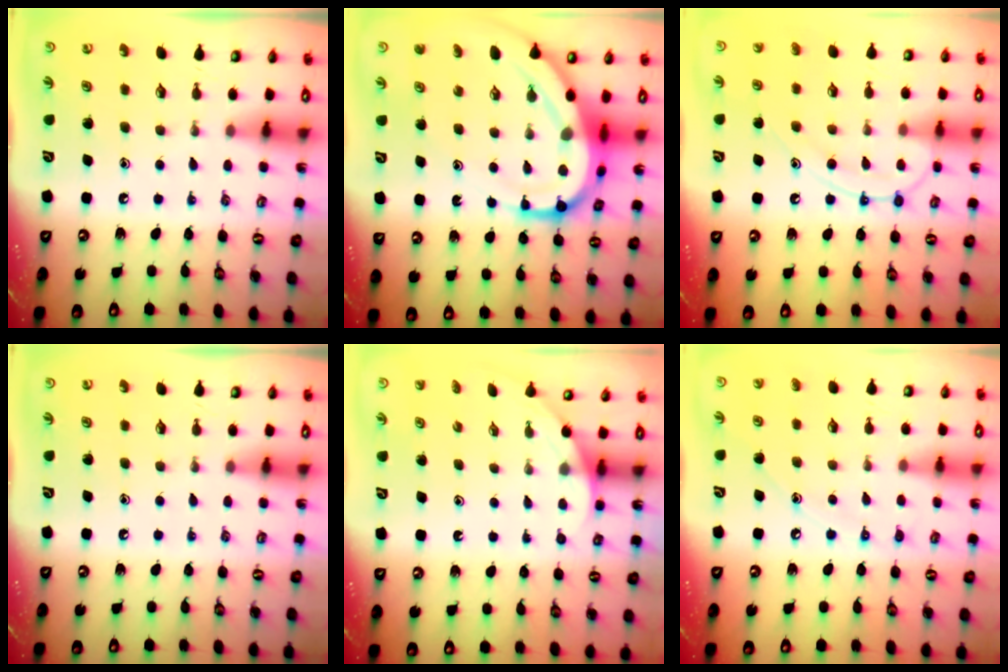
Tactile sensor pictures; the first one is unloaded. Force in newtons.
{"total": 15.8, "press": 15.8, "slide": 1.4}
{"total": 14.0, "press": 14.0, "slide": 1.3}
{"total": 0.0}
{"total": 2.2, "press": 2.2, "slide": 0.0}
{"total": 7.4, "press": 7.4, "slide": 0.6}